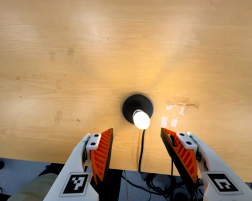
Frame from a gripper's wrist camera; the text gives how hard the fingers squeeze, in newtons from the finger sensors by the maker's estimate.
{"total": 0.0}